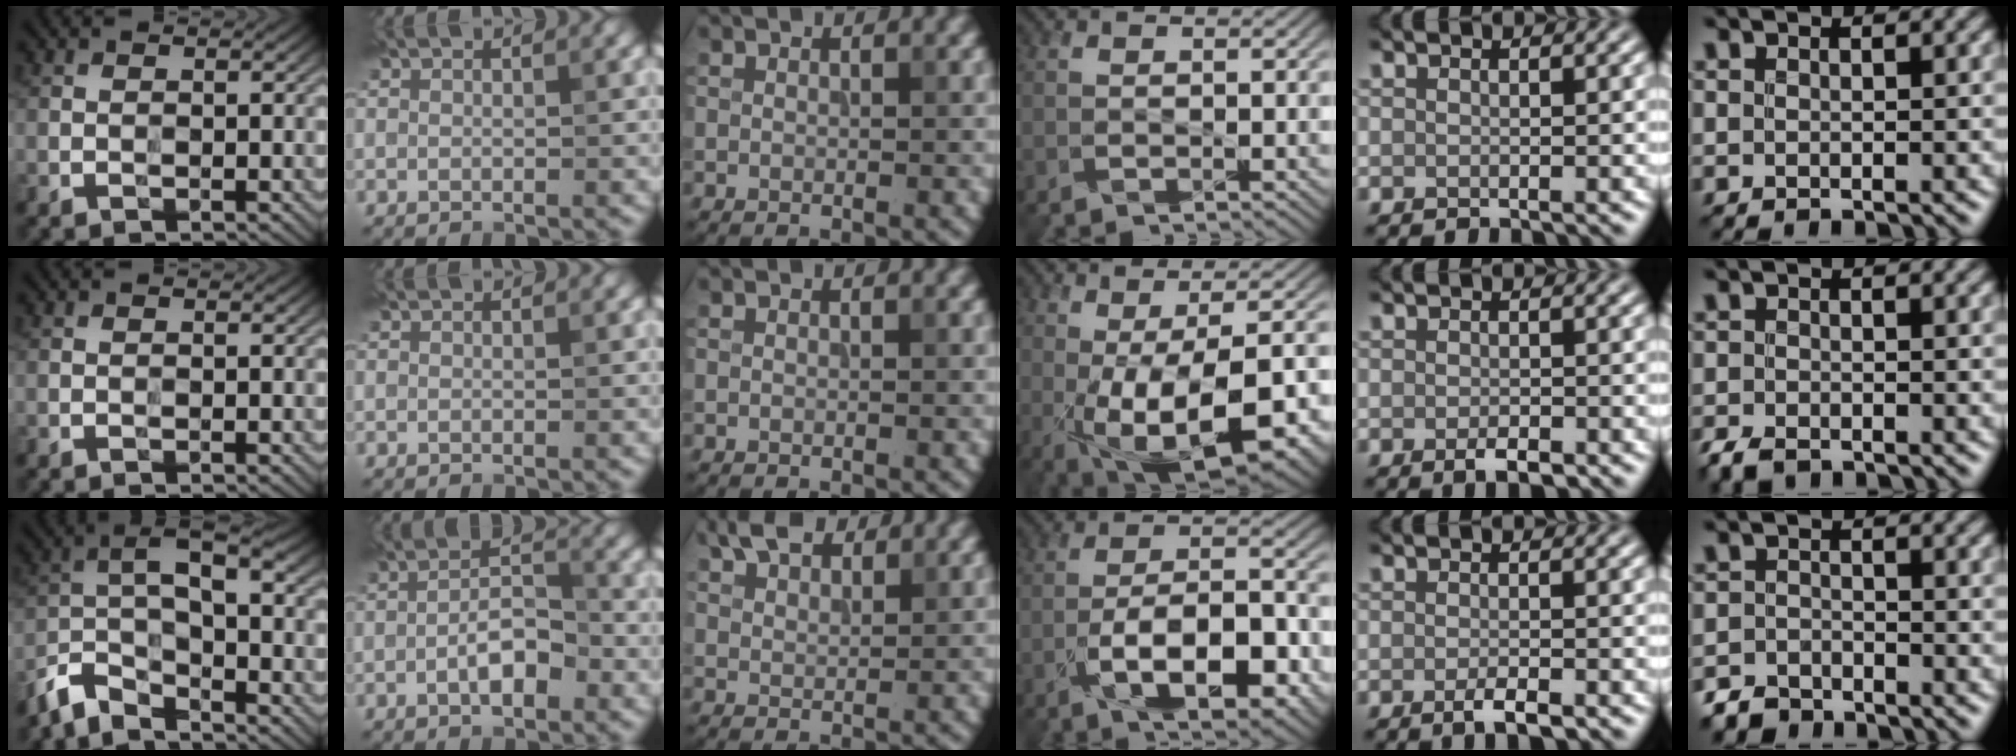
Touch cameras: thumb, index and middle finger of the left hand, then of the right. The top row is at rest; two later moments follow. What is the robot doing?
{"motion": "wipe", "object": "bowl"}